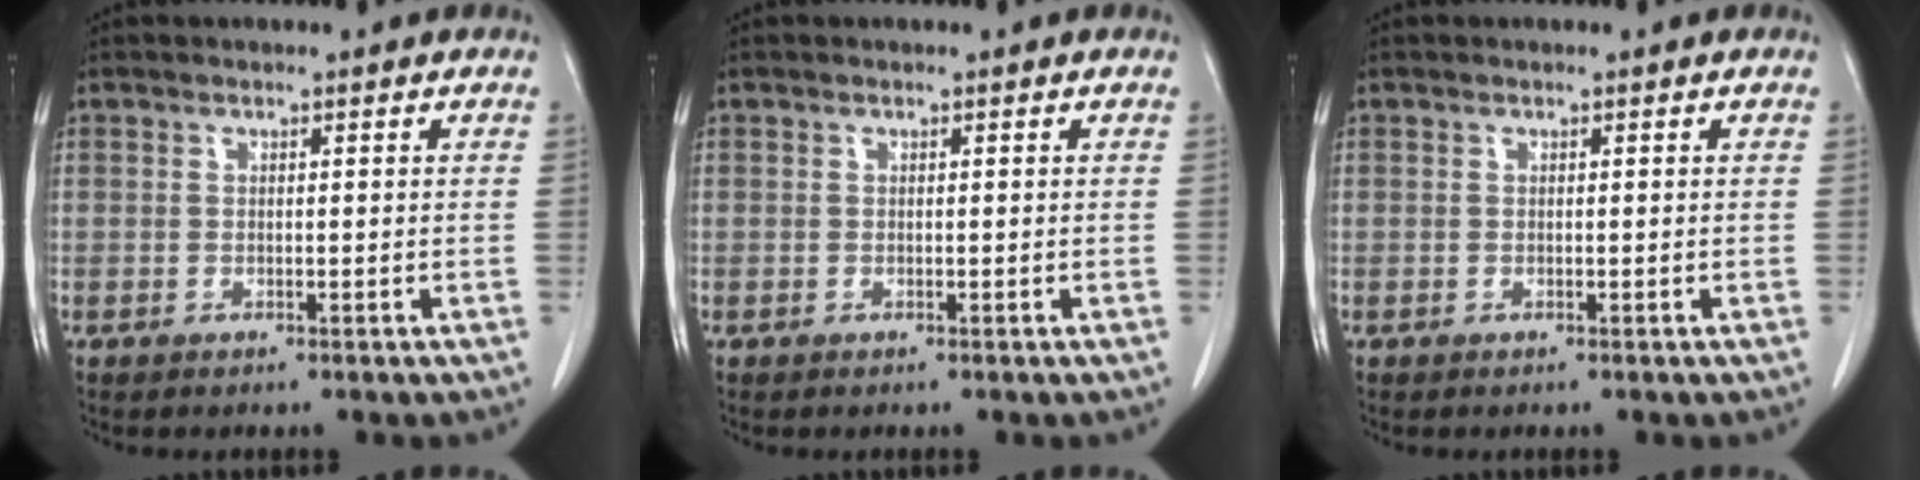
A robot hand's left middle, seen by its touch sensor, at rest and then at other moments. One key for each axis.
{"total": 0.0}
{"total": 0.0}